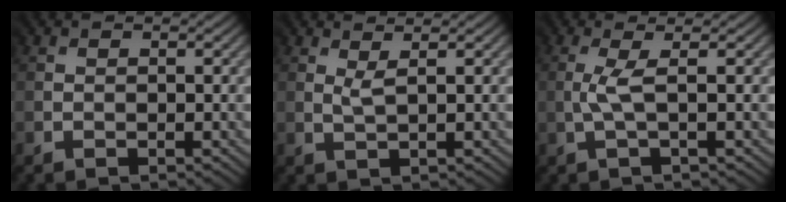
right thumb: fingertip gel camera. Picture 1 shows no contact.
{"total": 1.6, "force": [1.5, -0.4, -0.2], "torque": [0.000, 0.002, 0.031]}
{"total": 1.5, "force": [0.3, -0.2, 1.5], "torque": [-0.031, 0.008, 0.005]}